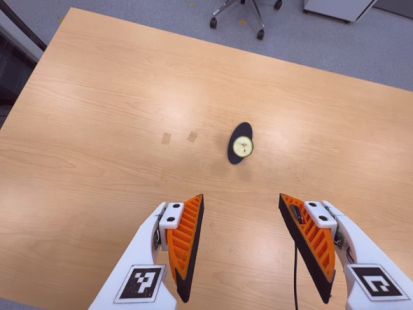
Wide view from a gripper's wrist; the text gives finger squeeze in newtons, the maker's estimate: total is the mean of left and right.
{"total": 0.0}